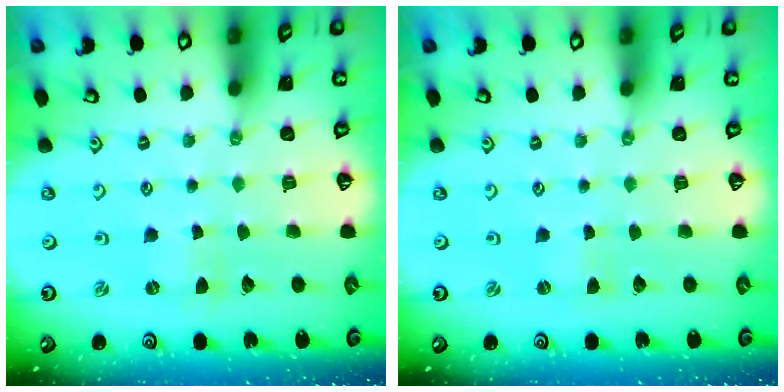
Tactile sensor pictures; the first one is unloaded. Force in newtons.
{"total": 0.0}